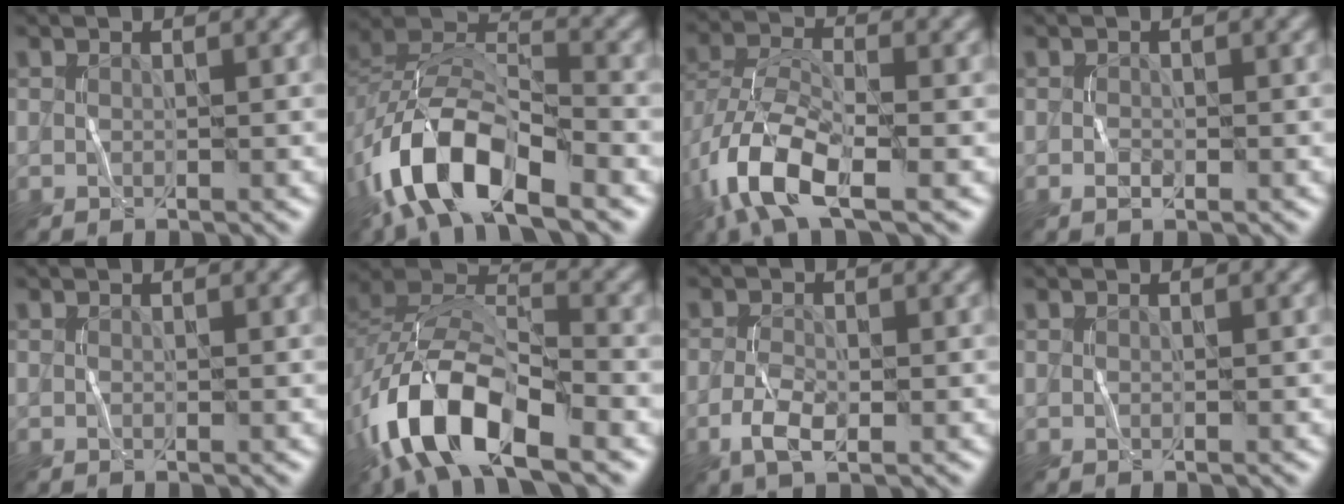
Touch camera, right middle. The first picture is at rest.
{"total": 10.1, "force": [-5.5, 4.7, 7.1], "torque": [-0.134, 0.011, -0.110]}
{"total": 8.4, "force": [-4.0, 3.6, 6.5], "torque": [-0.143, -0.001, -0.085]}
{"total": 0.8, "force": [-0.3, 0.5, 0.5], "torque": [-0.010, 0.000, -0.006]}
{"total": 0.0}
{"total": 11.3, "force": [-5.8, 5.2, 8.2], "torque": [-0.155, 0.008, -0.114]}
{"total": 2.8, "force": [-1.1, 1.3, 2.2], "torque": [-0.049, -0.002, -0.023]}
{"total": 0.0}